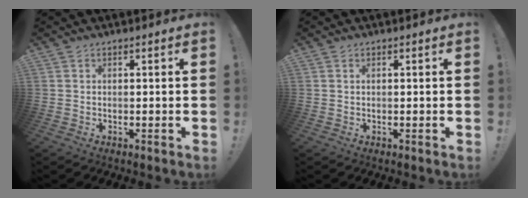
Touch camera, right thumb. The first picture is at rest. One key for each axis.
{"total": 0.0}